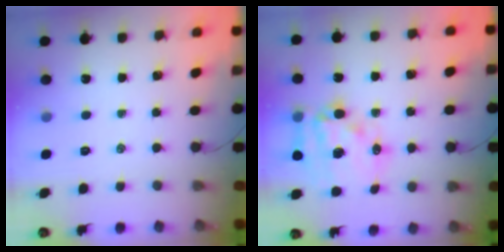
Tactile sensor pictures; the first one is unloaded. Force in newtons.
{"total": 16.6, "press": 16.1, "slide": 3.7}